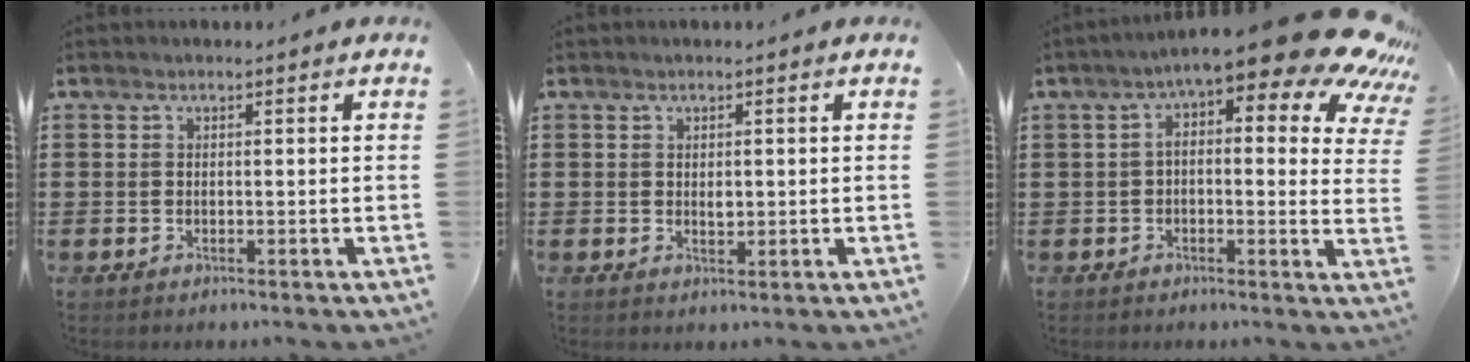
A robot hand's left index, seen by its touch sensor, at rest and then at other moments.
{"total": 1.1, "force": [0.1, 0.6, 0.9], "torque": [-0.018, 0.004, 0.001]}
{"total": 11.1, "force": [7.9, 1.7, 7.6], "torque": [-0.125, -0.059, 0.127]}